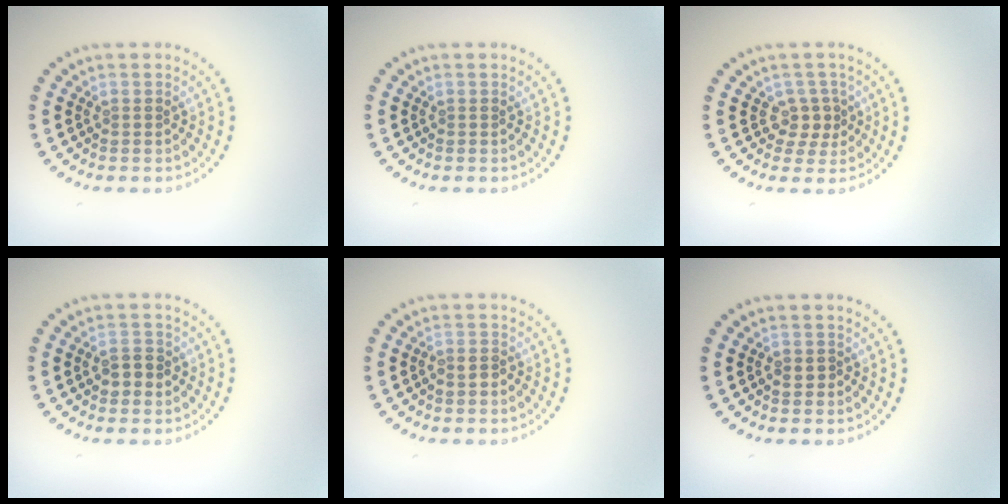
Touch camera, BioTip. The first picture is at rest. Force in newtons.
{"total": 0.0}
{"total": 1.8, "press": 1.4, "slide": 1.0}
{"total": 2.0, "press": 2.0, "slide": 0.3}
{"total": 1.1, "press": 0.8, "slide": 0.8}
{"total": 0.6, "press": 0.6, "slide": 0.3}